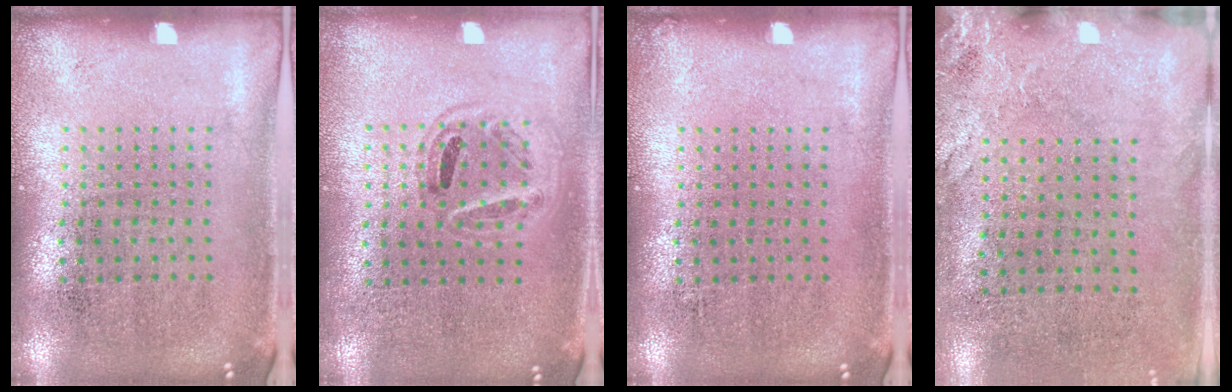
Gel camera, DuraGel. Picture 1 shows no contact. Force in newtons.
{"total": 1.0, "press": 0.9, "slide": 0.4}
{"total": 0.0}
{"total": 2.6, "press": 2.1, "slide": 1.5}